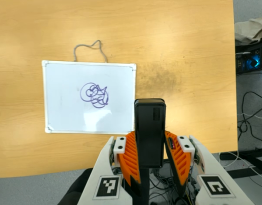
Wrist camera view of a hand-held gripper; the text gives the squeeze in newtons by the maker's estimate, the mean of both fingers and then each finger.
{"total": 3.9, "left": 2.5, "right": 5.3}